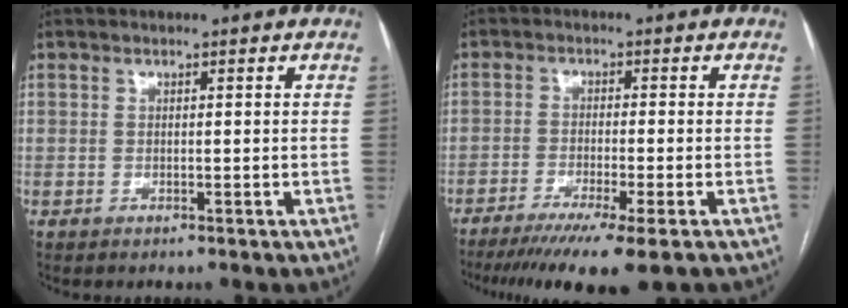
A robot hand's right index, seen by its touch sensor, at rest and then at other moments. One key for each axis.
{"total": 11.9, "fx": -8.8, "fy": 0.0, "fz": 8.1, "tx": -0.119, "ty": -0.031, "tz": -0.135}